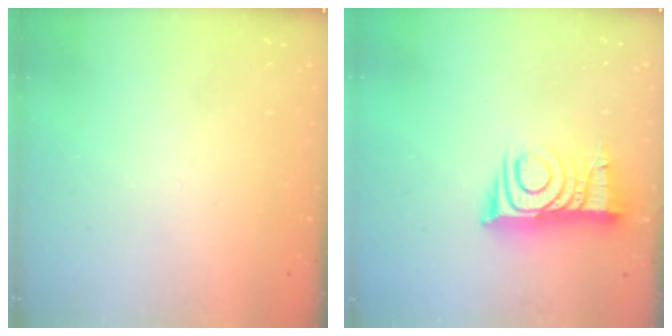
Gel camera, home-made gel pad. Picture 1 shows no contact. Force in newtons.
{"total": 11.0, "press": 11.0, "slide": 0.6}